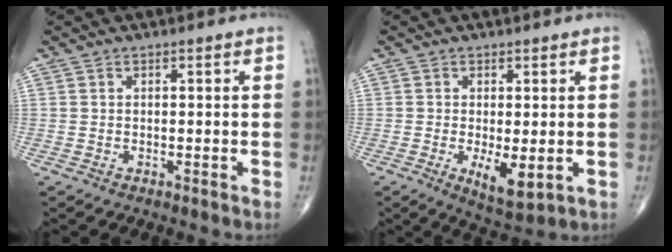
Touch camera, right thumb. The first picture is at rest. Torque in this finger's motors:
{"motor_torque": [0.39, 0.80, -0.01, -0.06, 0.16]}